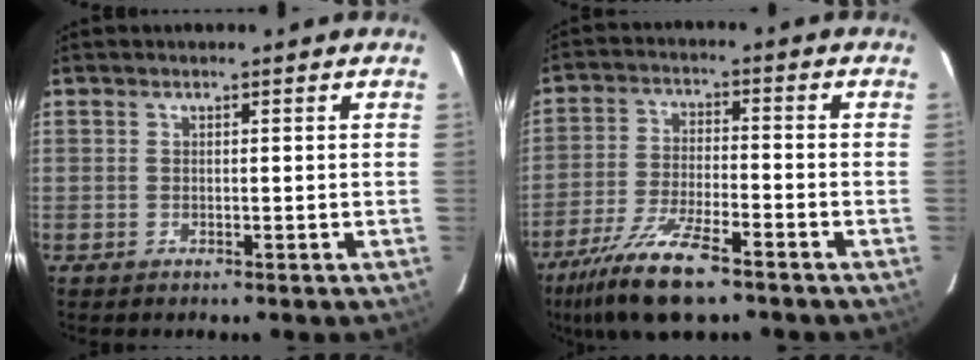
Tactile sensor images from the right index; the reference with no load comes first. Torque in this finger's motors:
{"motor_torque": [1.02, -1.12, 0.56, 0.16]}